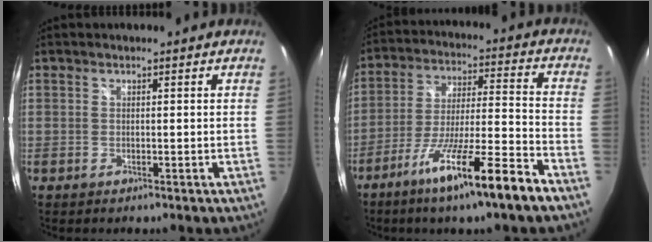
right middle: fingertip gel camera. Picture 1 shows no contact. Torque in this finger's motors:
{"motor_torque": [2.14, 0.00, 0.82, 0.17]}